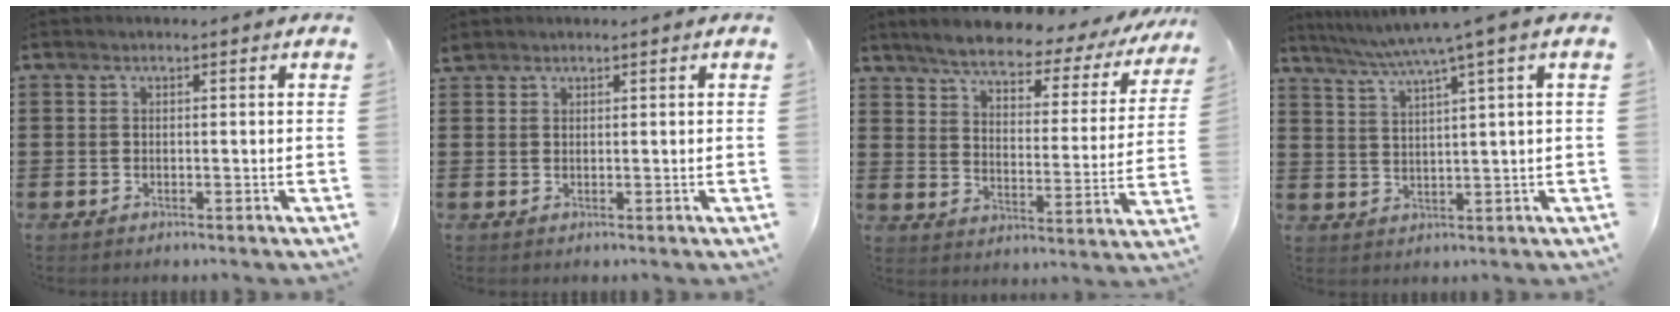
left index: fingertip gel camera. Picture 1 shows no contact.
{"total": 1.2, "force": [1.1, 0.4, 0.2], "torque": [-0.007, 0.001, 0.022]}
{"total": 5.6, "force": [4.9, 1.0, 2.5], "torque": [-0.074, -0.029, 0.079]}
{"total": 5.6, "force": [3.6, -0.8, 4.2], "torque": [-0.092, -0.019, 0.057]}